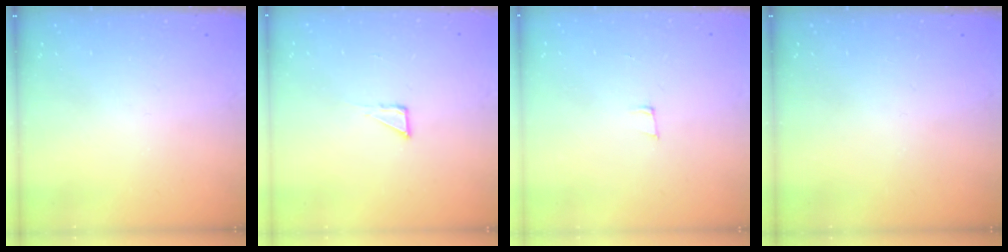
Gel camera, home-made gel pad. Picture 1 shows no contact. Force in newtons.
{"total": 2.8, "press": 2.8, "slide": 0.2}
{"total": 5.6, "press": 4.5, "slide": 3.3}
{"total": 0.0}